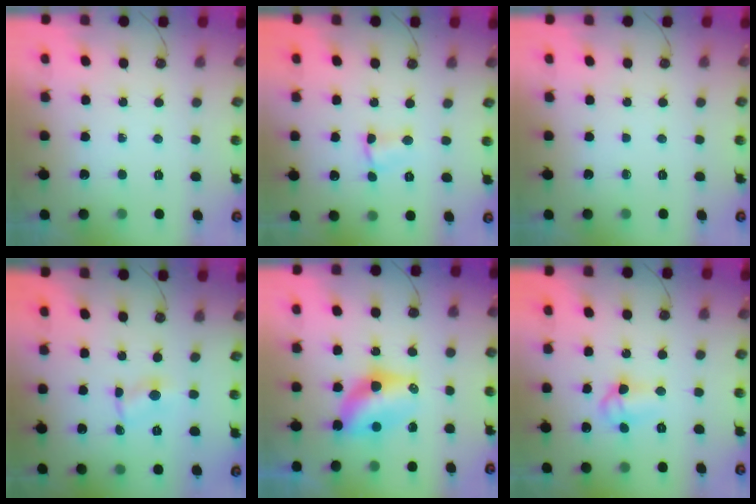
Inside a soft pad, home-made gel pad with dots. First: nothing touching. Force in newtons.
{"total": 2.7, "press": 2.7, "slide": 0.5}
{"total": 0.0}
{"total": 1.5, "press": 1.5, "slide": 0.2}
{"total": 7.3, "press": 7.3, "slide": 0.5}
{"total": 7.9, "press": 7.3, "slide": 3.0}